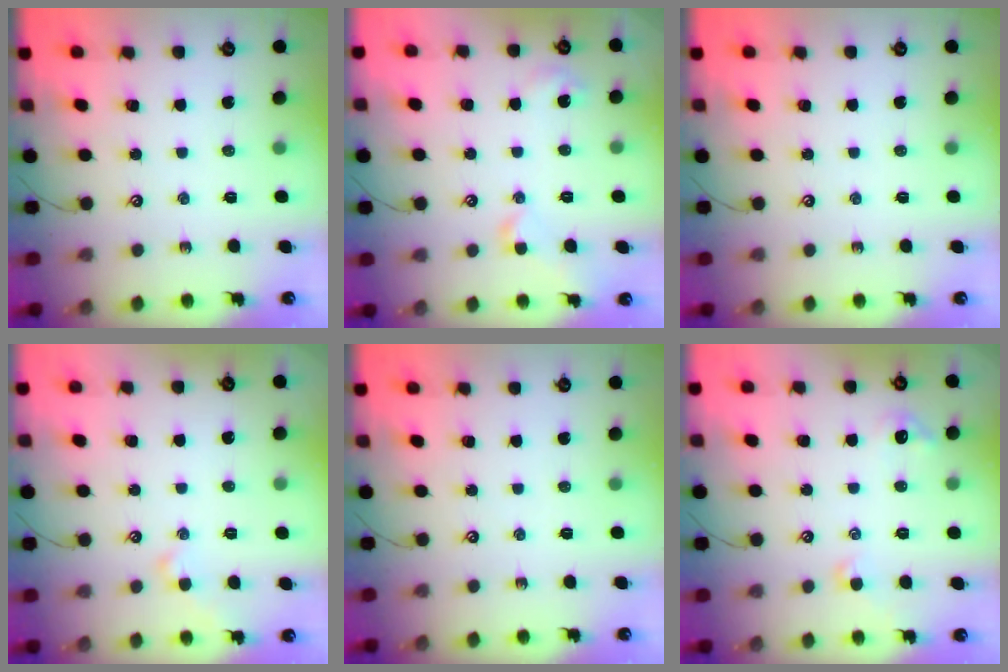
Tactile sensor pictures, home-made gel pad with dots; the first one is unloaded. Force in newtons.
{"total": 3.1, "press": 3.1, "slide": 0.7}
{"total": 0.0}
{"total": 1.3, "press": 1.2, "slide": 0.4}
{"total": 0.0}
{"total": 1.9, "press": 1.9, "slide": 0.4}